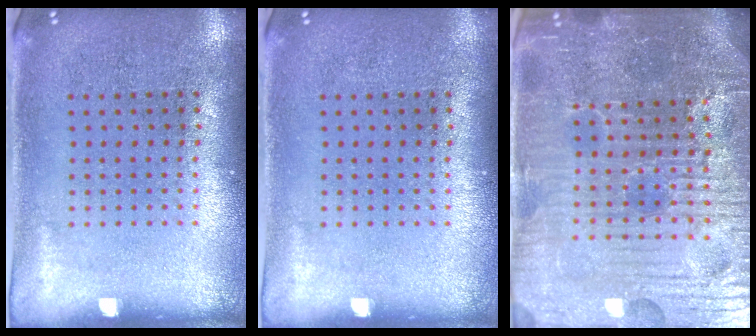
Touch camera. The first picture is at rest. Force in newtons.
{"total": 0.0}
{"total": 6.2, "press": 5.7, "slide": 2.4}